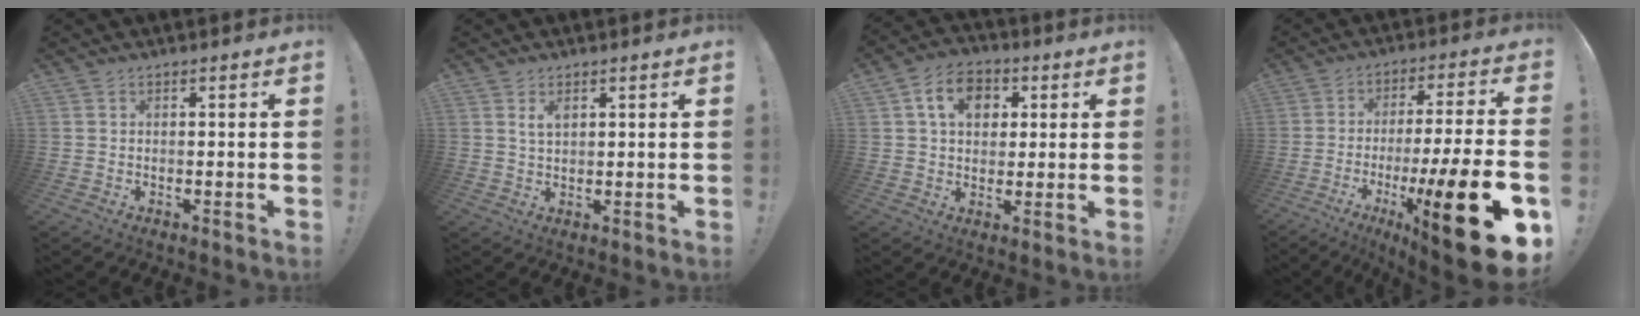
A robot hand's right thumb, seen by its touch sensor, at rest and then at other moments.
{"total": 2.8, "force": [1.5, 1.4, 1.9], "torque": [-0.024, -0.006, 0.023]}
{"total": 11.3, "force": [3.4, 8.5, 6.5], "torque": [-0.095, 0.006, 0.064]}
{"total": 23.8, "force": [-9.1, 3.9, 21.6], "torque": [-0.331, 0.036, -0.141]}